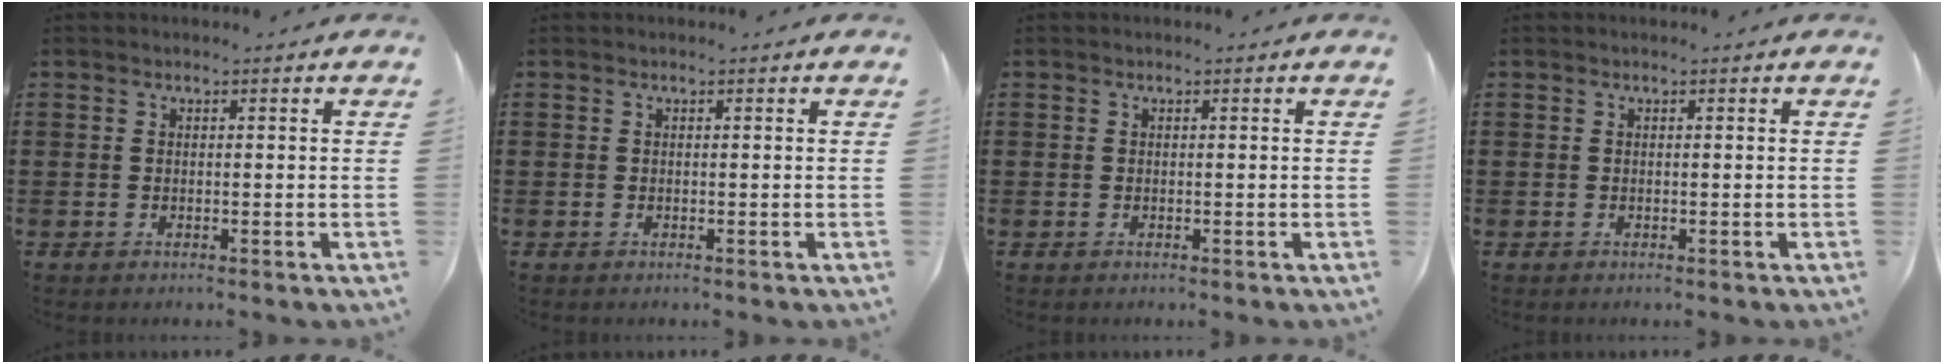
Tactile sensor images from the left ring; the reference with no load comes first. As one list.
[{"total": 0.0}, {"total": 0.0}, {"total": 0.0}]